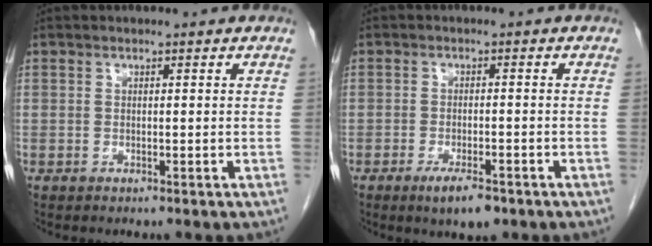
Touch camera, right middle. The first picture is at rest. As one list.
[{"total": 4.5, "force": [-2.9, 1.3, 3.3], "torque": [-0.061, -0.005, -0.041]}]